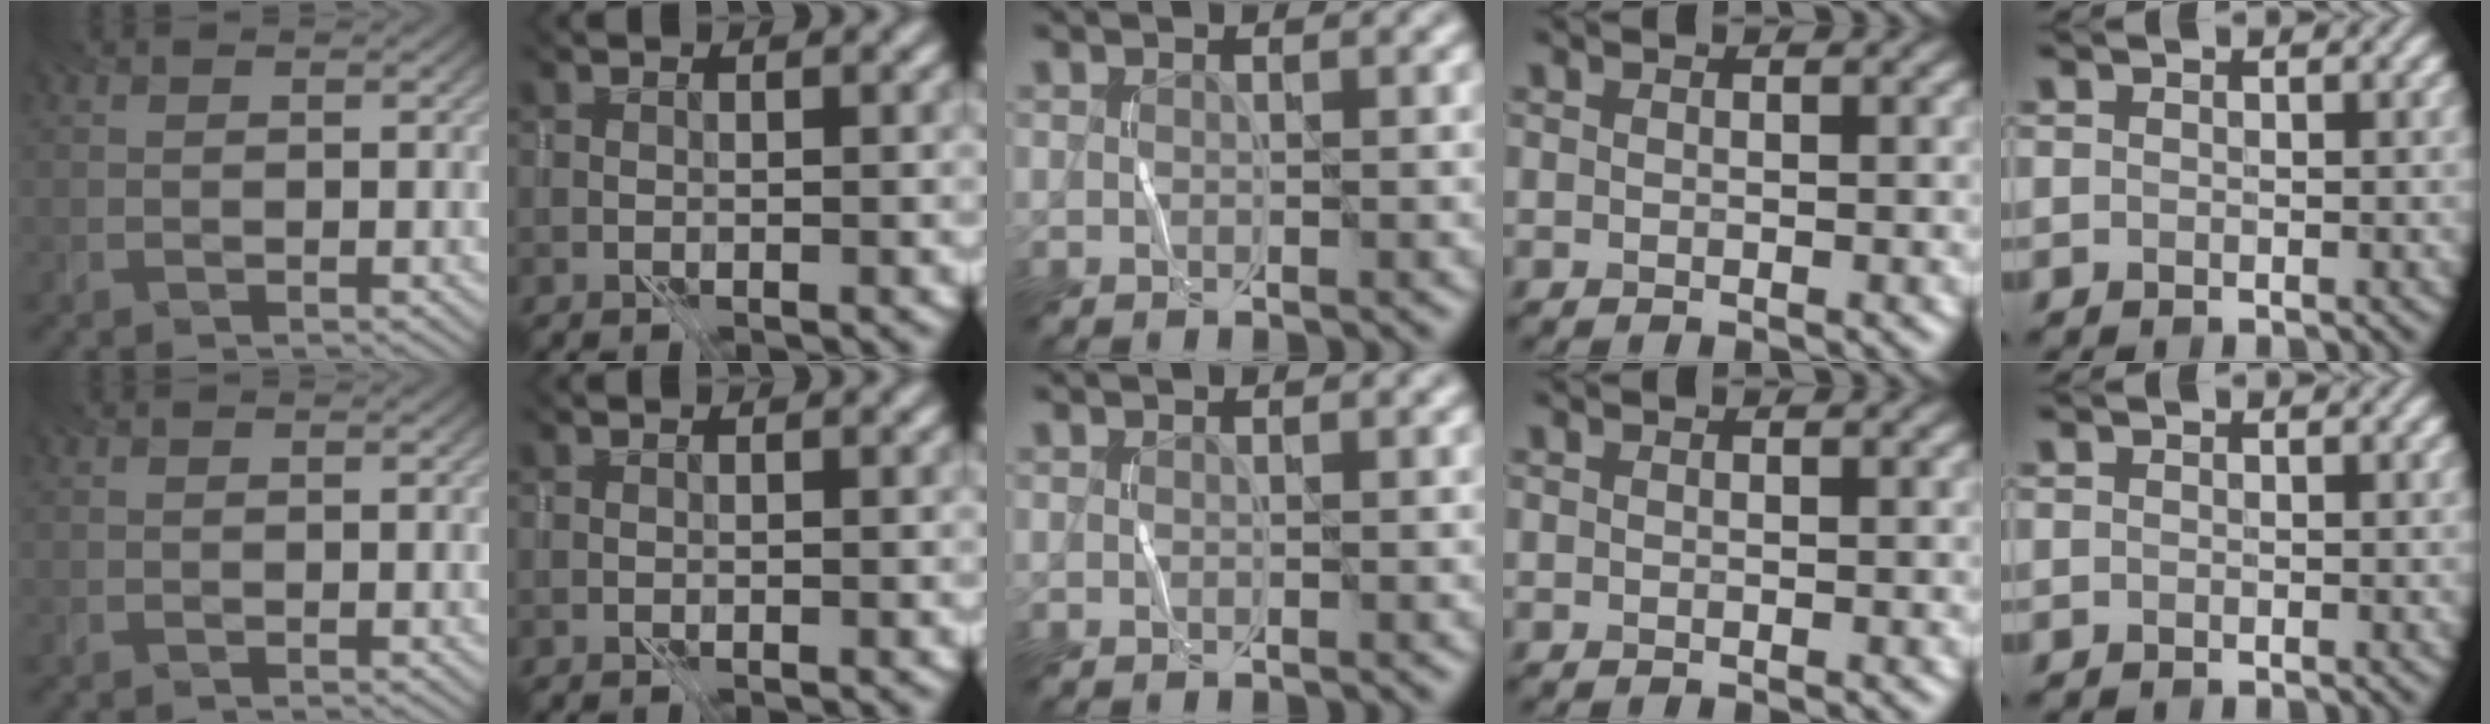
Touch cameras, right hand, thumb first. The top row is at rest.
{}